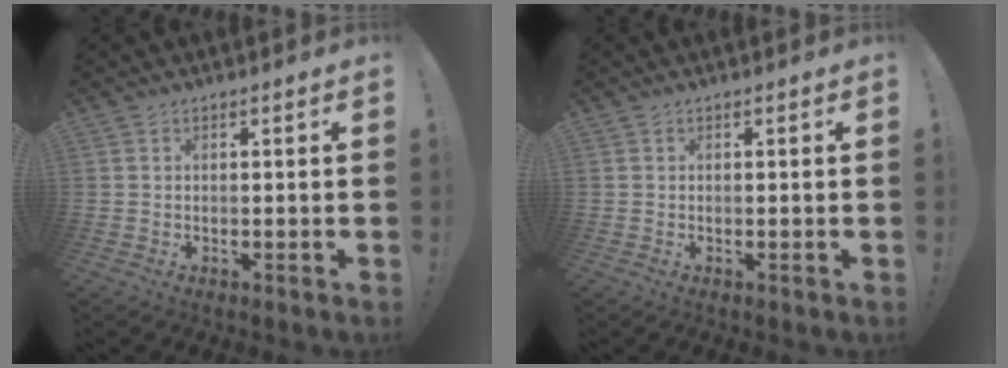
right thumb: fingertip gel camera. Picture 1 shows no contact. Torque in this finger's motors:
{"motor_torque": [0.10, -0.07, 0.22, -0.38, -0.07]}